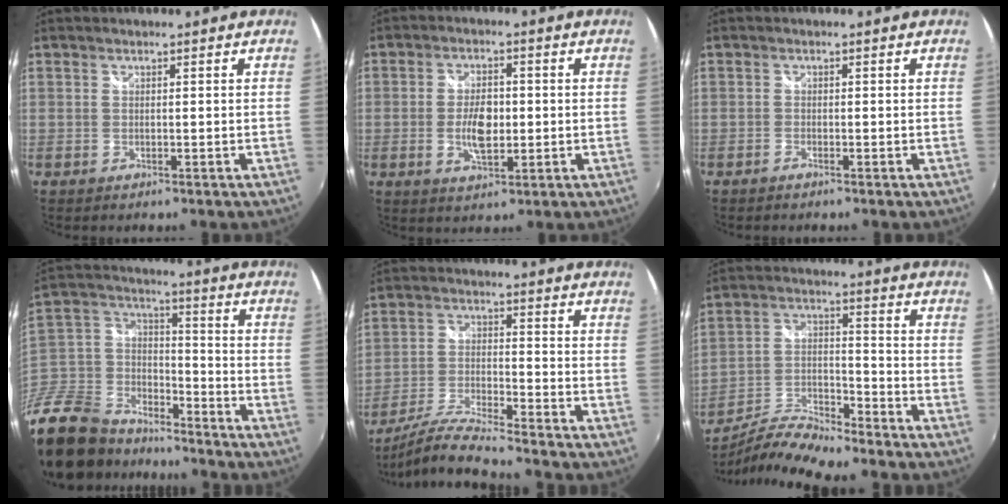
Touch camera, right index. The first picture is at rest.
{"total": 6.9, "force": [-0.8, 3.4, 5.9], "torque": [-0.114, -0.001, -0.013]}
{"total": 0.8, "force": [-0.7, 0.3, 0.2], "torque": [-0.006, -0.002, -0.016]}
{"total": 25.0, "force": [-18.3, 13.2, 10.6], "torque": [-0.282, 0.015, -0.316]}
{"total": 10.2, "force": [-9.4, -0.6, 4.1], "torque": [-0.088, -0.006, -0.183]}
{"total": 11.0, "force": [-10.0, 0.9, 4.5], "torque": [-0.091, -0.003, -0.193]}